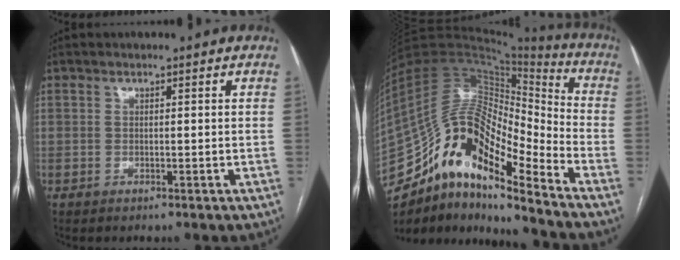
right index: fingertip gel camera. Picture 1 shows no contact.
{"total": 21.2, "force": [-14.6, 5.8, 14.3], "torque": [-0.286, 0.041, -0.257]}